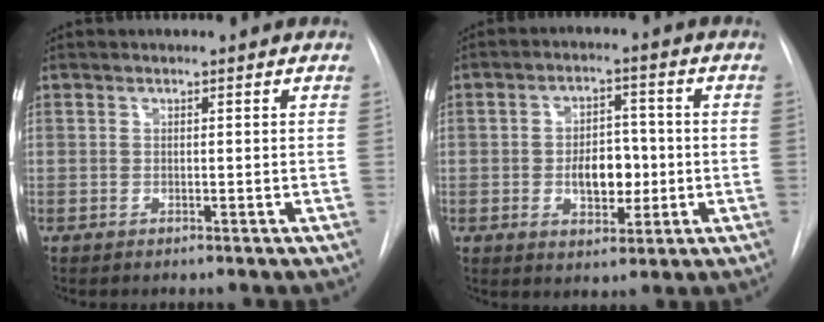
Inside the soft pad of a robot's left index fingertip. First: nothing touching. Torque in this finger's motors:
{"motor_torque": [1.40, 0.05, 0.55, 0.13]}